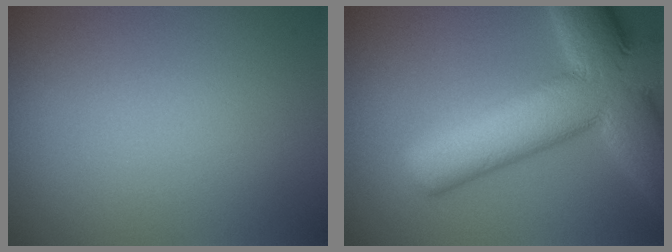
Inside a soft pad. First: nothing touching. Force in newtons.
{"total": 12.5, "press": 12.5, "slide": 0.7}